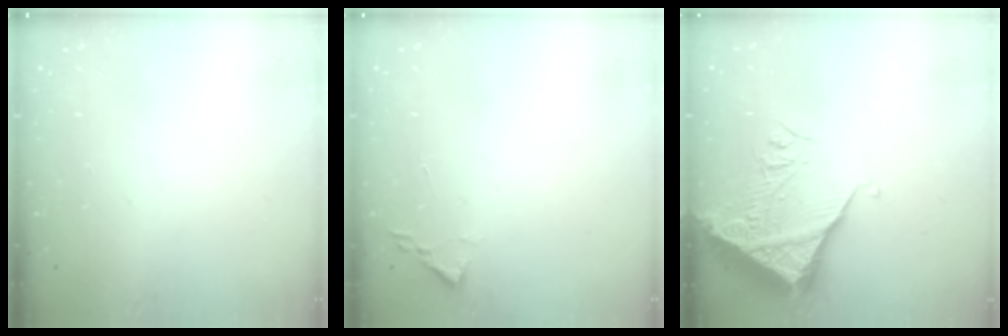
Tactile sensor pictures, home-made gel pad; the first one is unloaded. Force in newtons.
{"total": 1.8, "press": 1.7, "slide": 0.2}
{"total": 10.6, "press": 10.6, "slide": 1.1}